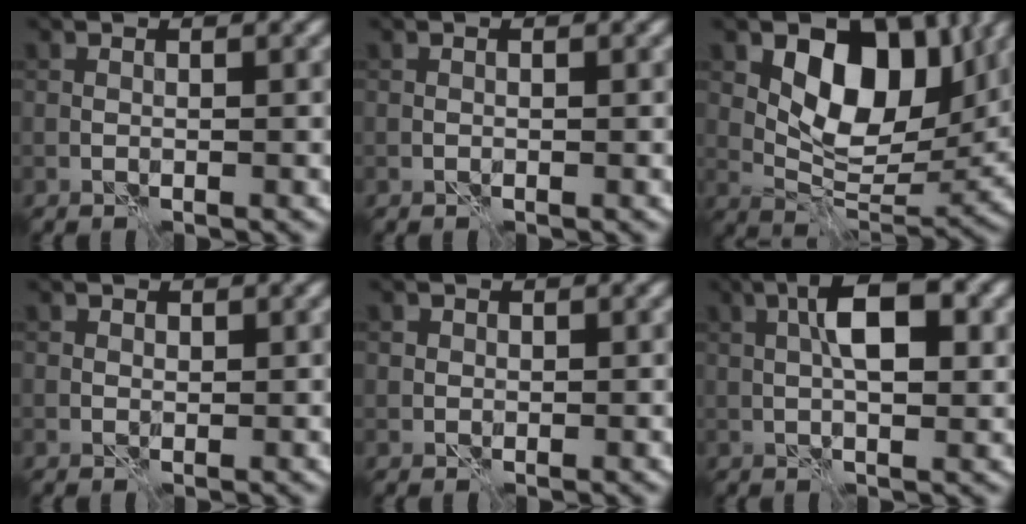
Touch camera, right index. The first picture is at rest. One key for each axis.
{"total": 0.0}
{"total": 9.5, "fx": 3.3, "fy": 6.0, "fz": 6.7, "tx": -0.100, "ty": -0.014, "tz": 0.057}
{"total": 0.8, "fx": 0.2, "fy": 0.7, "fz": 0.2, "tx": 0.000, "ty": -0.002, "tz": 0.003}
{"total": 1.2, "fx": 0.3, "fy": 1.1, "fz": 0.2, "tx": 0.002, "ty": -0.002, "tz": 0.004}
{"total": 6.1, "fx": 1.2, "fy": 2.3, "fz": 5.5, "tx": -0.091, "ty": 0.008, "tz": 0.014}